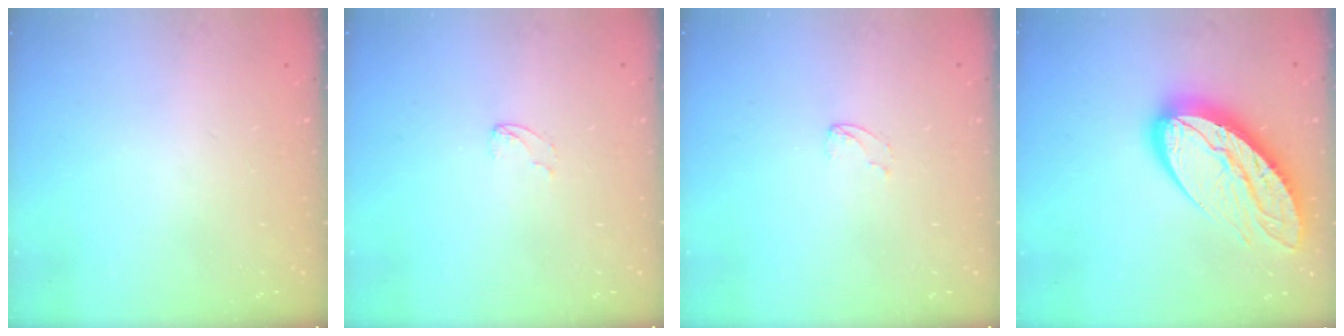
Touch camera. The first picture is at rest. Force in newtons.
{"total": 2.8, "press": 2.8, "slide": 0.3}
{"total": 2.8, "press": 2.8, "slide": 0.3}
{"total": 17.2, "press": 17.1, "slide": 1.5}